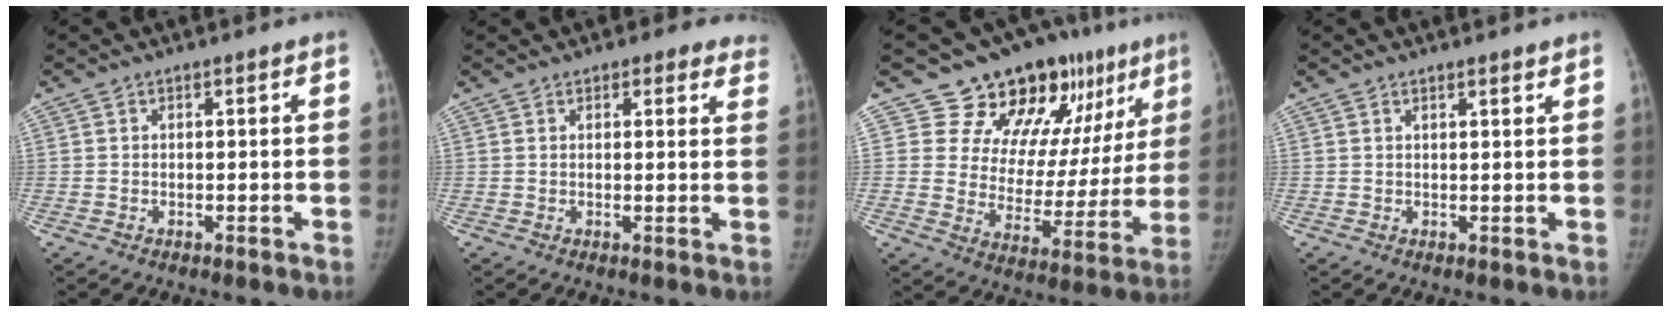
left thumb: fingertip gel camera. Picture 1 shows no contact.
{"total": 7.1, "force": [5.9, 3.4, 2.3], "torque": [0.029, -0.015, 0.050]}
{"total": 19.5, "force": [13.0, 10.5, 10.1], "torque": [-0.065, -0.061, 0.179]}
{"total": 1.4, "force": [1.2, 0.3, 0.7], "torque": [-0.007, -0.006, 0.019]}